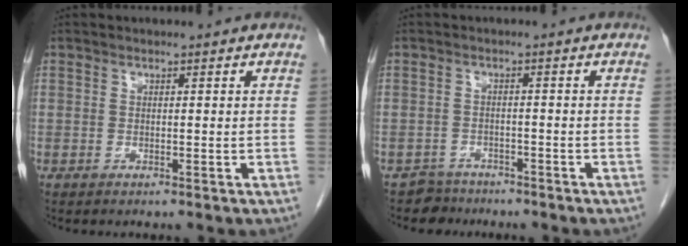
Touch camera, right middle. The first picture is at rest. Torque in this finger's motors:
{"motor_torque": [-0.08, 0.11, 0.00, 0.00]}